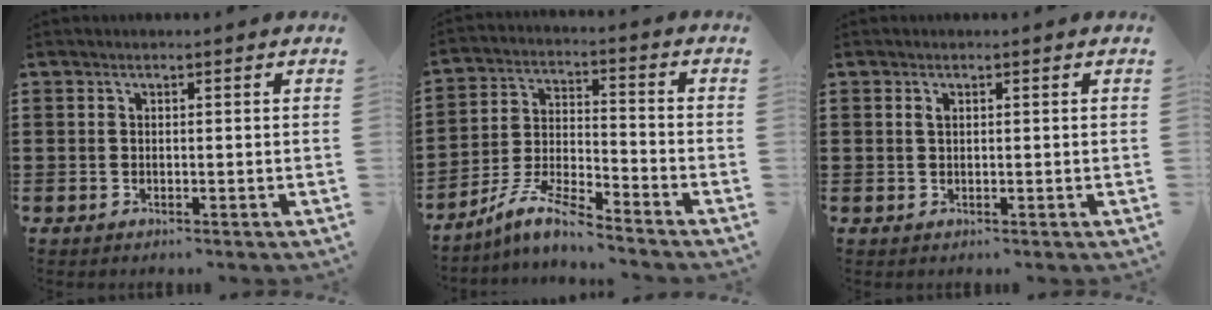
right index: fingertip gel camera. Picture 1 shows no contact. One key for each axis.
{"total": 7.5, "fx": -6.6, "fy": 0.5, "fz": 3.5, "tx": -0.089, "ty": -0.005, "tz": -0.135}
{"total": 0.9, "fx": 0.3, "fy": 0.4, "fz": 0.7, "tx": -0.016, "ty": 0.002, "tz": 0.006}